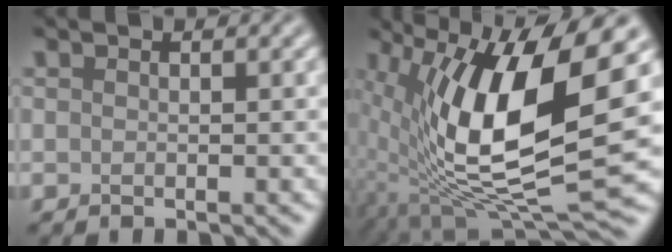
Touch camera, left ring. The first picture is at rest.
{"total": 13.6, "force": [2.1, 4.5, 12.7], "torque": [-0.236, -0.018, 0.038]}